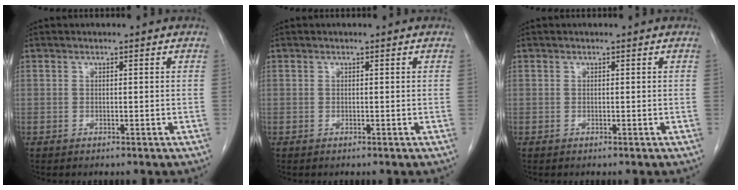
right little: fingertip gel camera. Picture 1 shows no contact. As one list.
[{"total": 0.0}, {"total": 0.0}]